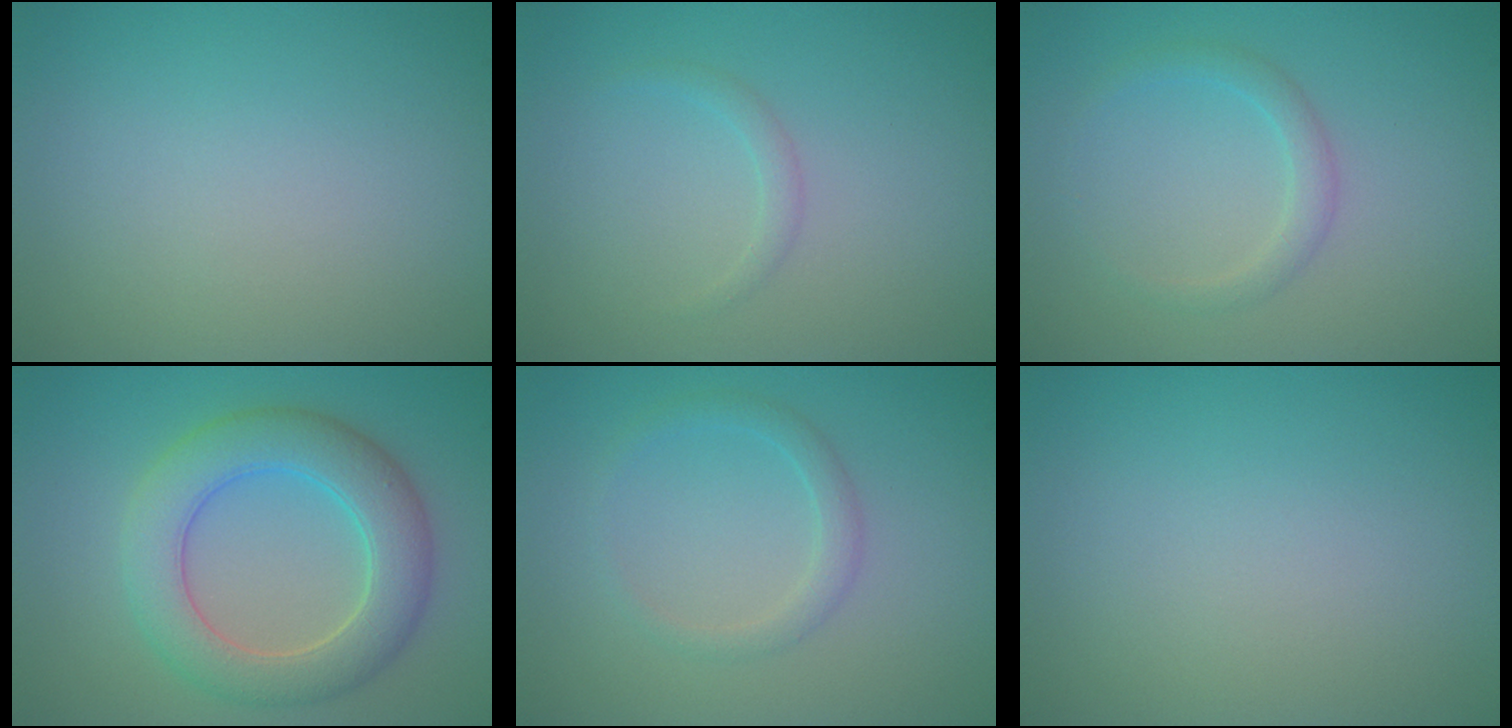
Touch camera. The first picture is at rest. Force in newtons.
{"total": 0.9, "press": 0.9, "slide": 0.1}
{"total": 1.7, "press": 1.7, "slide": 0.1}
{"total": 6.4, "press": 6.4, "slide": 0.4}
{"total": 1.7, "press": 1.7, "slide": 0.1}
{"total": 0.0}